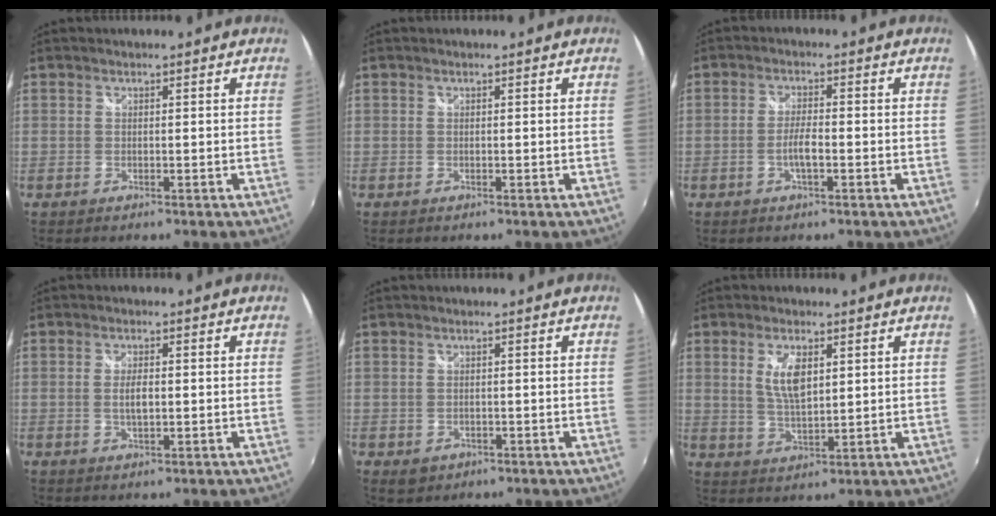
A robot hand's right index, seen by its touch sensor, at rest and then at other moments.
{"total": 0.0}
{"total": 3.4, "force": [-1.3, 0.6, 3.1], "torque": [-0.067, 0.002, -0.024]}
{"total": 3.2, "force": [-0.2, 1.1, 3.0], "torque": [-0.054, -0.002, -0.001]}
{"total": 3.1, "force": [-1.0, 2.5, 1.5], "torque": [-0.033, -0.006, -0.010]}
{"total": 6.4, "force": [2.0, 2.8, 5.4], "torque": [-0.101, -0.002, 0.041]}